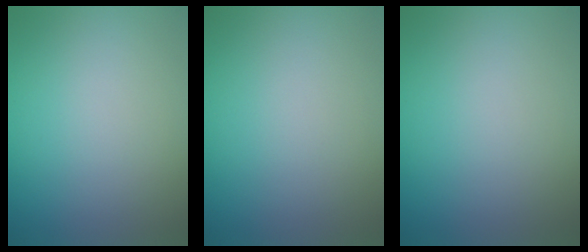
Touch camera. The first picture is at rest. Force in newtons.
{"total": 0.0}
{"total": 0.0}